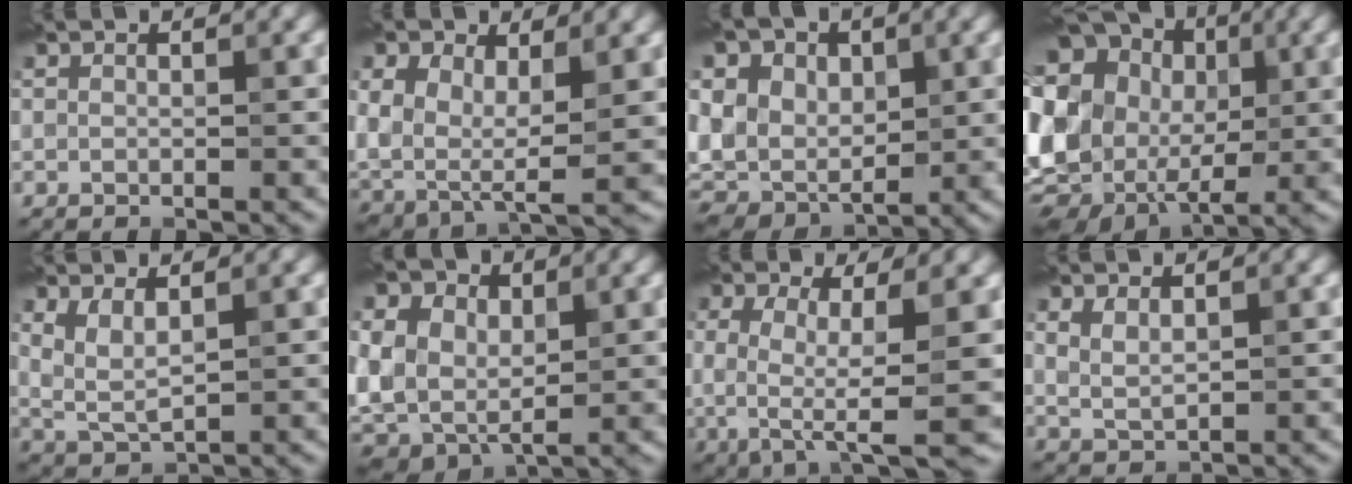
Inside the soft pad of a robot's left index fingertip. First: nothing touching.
{"total": 8.5, "force": [1.6, 5.5, 6.3], "torque": [-0.145, -0.010, 0.034]}
{"total": 12.9, "force": [4.8, 9.3, 7.5], "torque": [-0.157, 0.042, 0.067]}
{"total": 18.1, "force": [3.9, 14.5, 10.1], "torque": [-0.224, 0.029, 0.054]}
{"total": 2.7, "force": [1.1, 1.0, 2.3], "torque": [-0.057, 0.003, 0.029]}
{"total": 12.3, "force": [3.5, 8.8, 7.9], "torque": [-0.167, 0.030, 0.058]}
{"total": 7.0, "force": [-0.9, 2.1, 6.6], "torque": [-0.132, -0.014, -0.010]}
{"total": 1.8, "force": [0.8, 0.8, 1.3], "torque": [-0.033, 0.004, 0.024]}